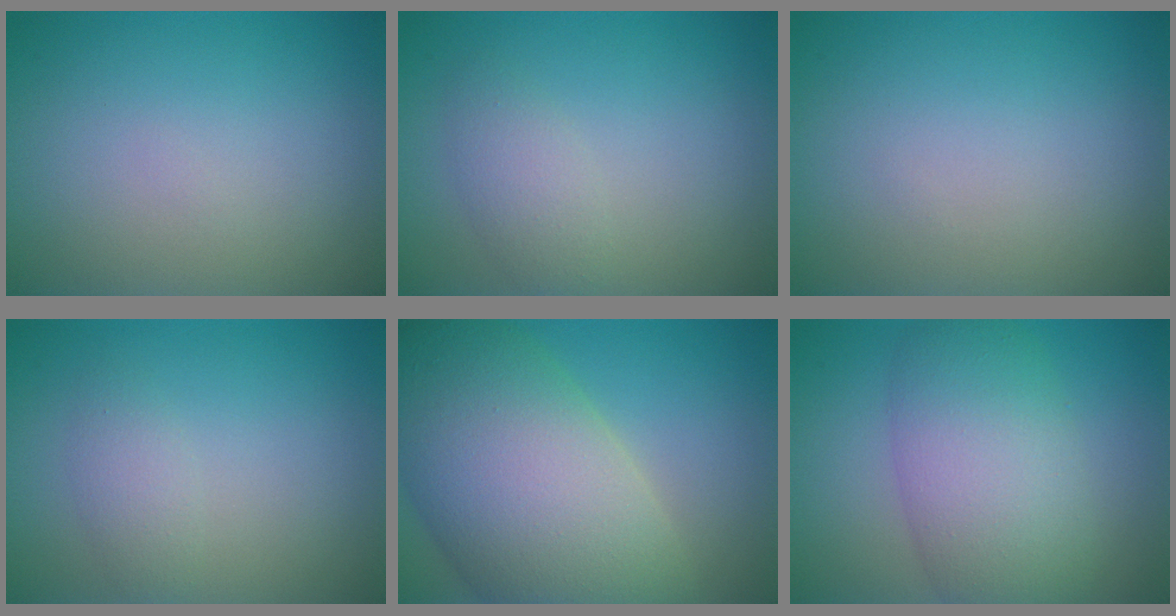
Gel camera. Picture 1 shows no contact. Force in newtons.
{"total": 2.2, "press": 2.2, "slide": 0.1}
{"total": 0.0}
{"total": 1.6, "press": 1.6, "slide": 0.1}
{"total": 14.4, "press": 14.4, "slide": 0.8}
{"total": 7.8, "press": 7.8, "slide": 0.2}